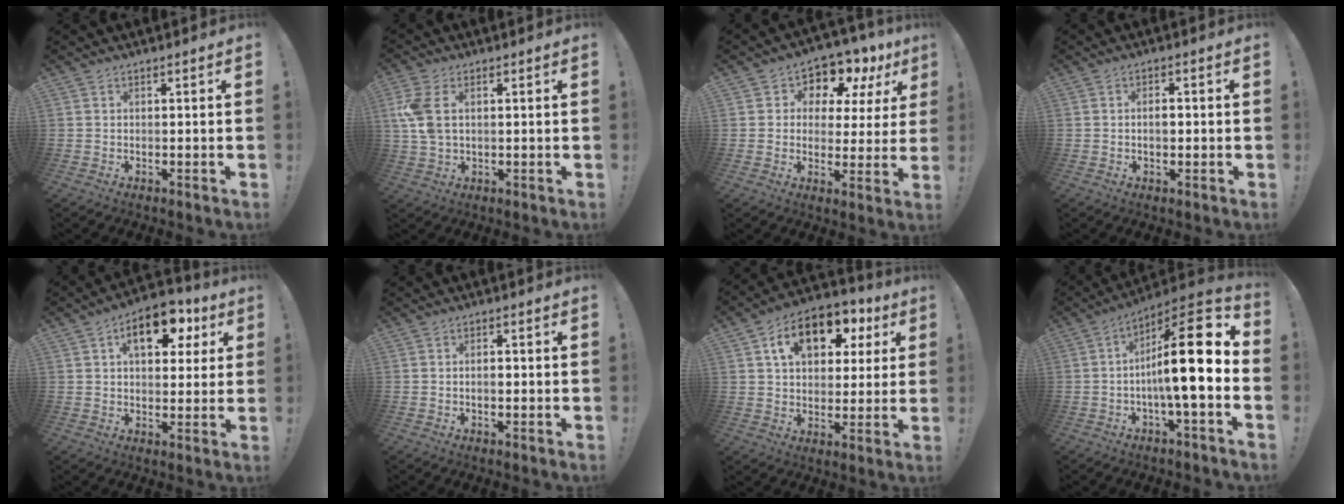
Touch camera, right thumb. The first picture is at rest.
{"total": 8.3, "force": [1.9, 5.1, 6.3], "torque": [-0.139, -0.001, 0.036]}
{"total": 8.4, "force": [6.0, 5.1, 3.1], "torque": [-0.047, -0.058, 0.105]}
{"total": 2.7, "force": [-0.4, 1.4, 2.4], "torque": [-0.035, 0.005, -0.010]}
{"total": 13.0, "force": [4.9, 7.6, 9.3], "torque": [-0.116, -0.010, 0.081]}
{"total": 2.0, "force": [-0.7, 0.9, 1.7], "torque": [-0.028, 0.005, -0.013]}
{"total": 15.1, "force": [6.4, 9.9, 9.4], "torque": [-0.143, -0.017, 0.114]}
{"total": 18.9, "force": [-1.0, 3.8, 18.5], "torque": [-0.286, 0.009, -0.025]}